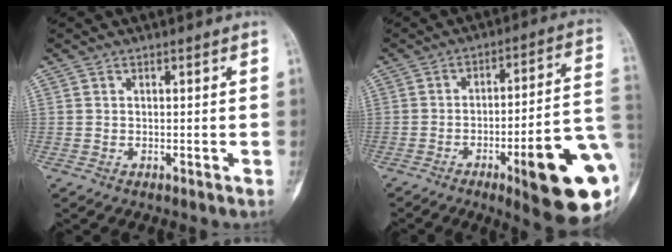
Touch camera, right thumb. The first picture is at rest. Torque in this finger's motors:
{"motor_torque": [2.55, 1.97, 1.37, -1.41, 0.38]}